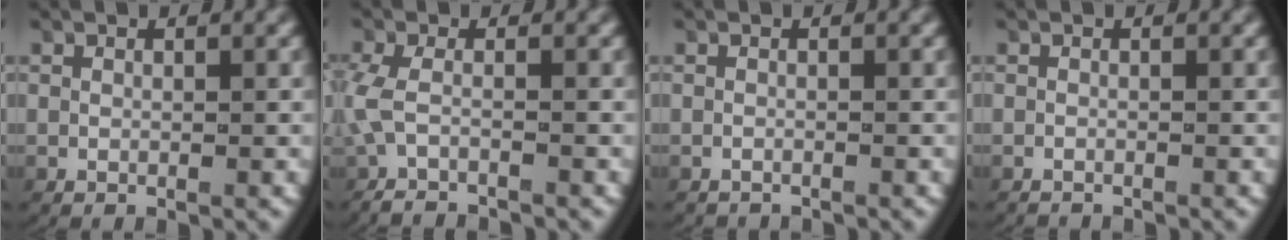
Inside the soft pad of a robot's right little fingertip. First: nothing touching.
{"total": 3.8, "force": [-3.0, 1.3, 1.9], "torque": [-0.064, -0.019, -0.038]}
{"total": 1.5, "force": [-1.4, -0.1, -0.2], "torque": [-0.002, -0.010, -0.018]}
{"total": 1.4, "force": [-1.4, 0.0, -0.1], "torque": [-0.003, -0.010, -0.018]}